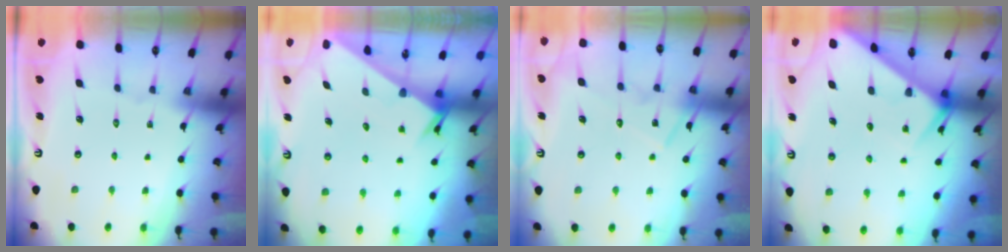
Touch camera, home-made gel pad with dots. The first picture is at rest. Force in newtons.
{"total": 2.5, "press": 2.5, "slide": 0.1}
{"total": 13.0, "press": 13.0, "slide": 1.0}
{"total": 5.1, "press": 5.1, "slide": 0.6}